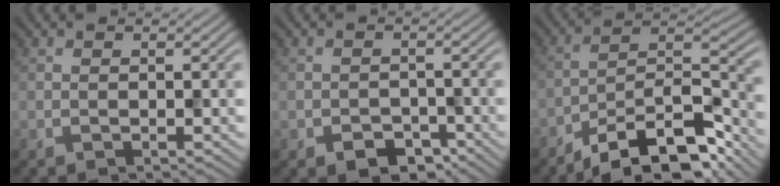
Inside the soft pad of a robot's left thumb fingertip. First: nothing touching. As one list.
[{"total": 3.4, "force": [-2.2, 2.1, 1.5], "torque": [-0.026, -0.007, -0.039]}, {"total": 13.7, "force": [-10.6, 4.0, 7.7], "torque": [-0.141, 0.002, -0.185]}]